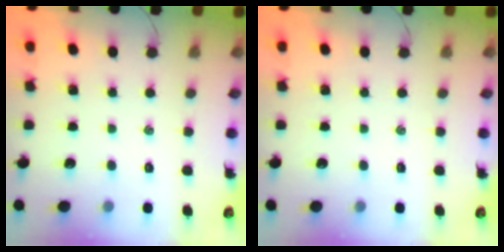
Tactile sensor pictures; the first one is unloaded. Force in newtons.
{"total": 0.0}